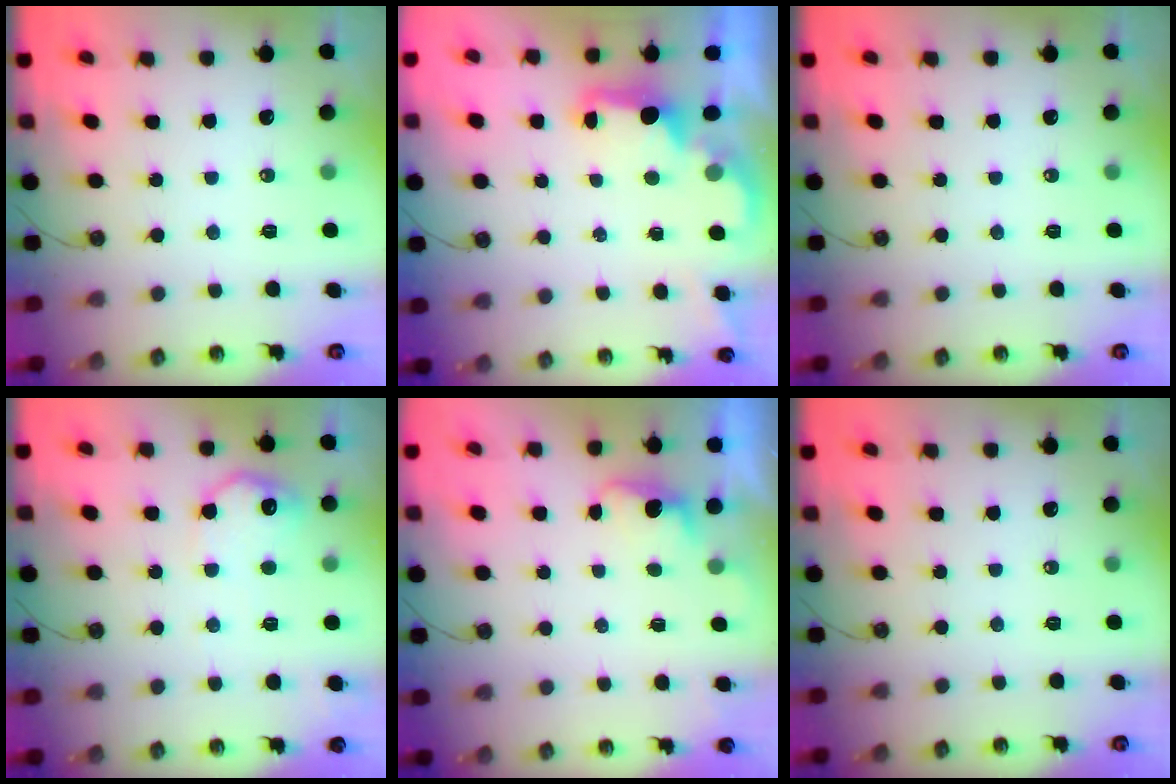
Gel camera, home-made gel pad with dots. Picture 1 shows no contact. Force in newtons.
{"total": 2.4, "press": 2.2, "slide": 0.8}
{"total": 0.0}
{"total": 11.2, "press": 11.2, "slide": 0.4}
{"total": 1.2, "press": 1.0, "slide": 0.8}
{"total": 0.0}